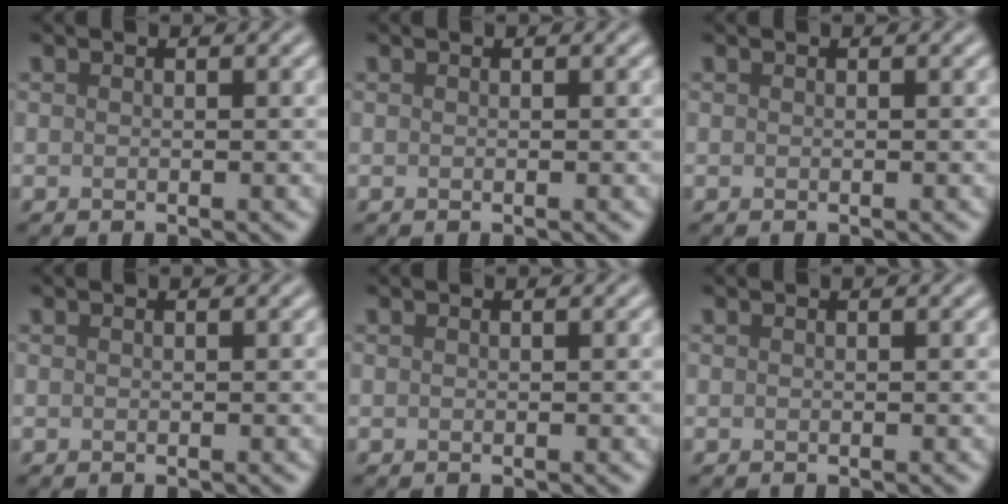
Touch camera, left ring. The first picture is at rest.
{"total": 0.0}
{"total": 0.0}
{"total": 0.0}
{"total": 0.0}
{"total": 0.0}